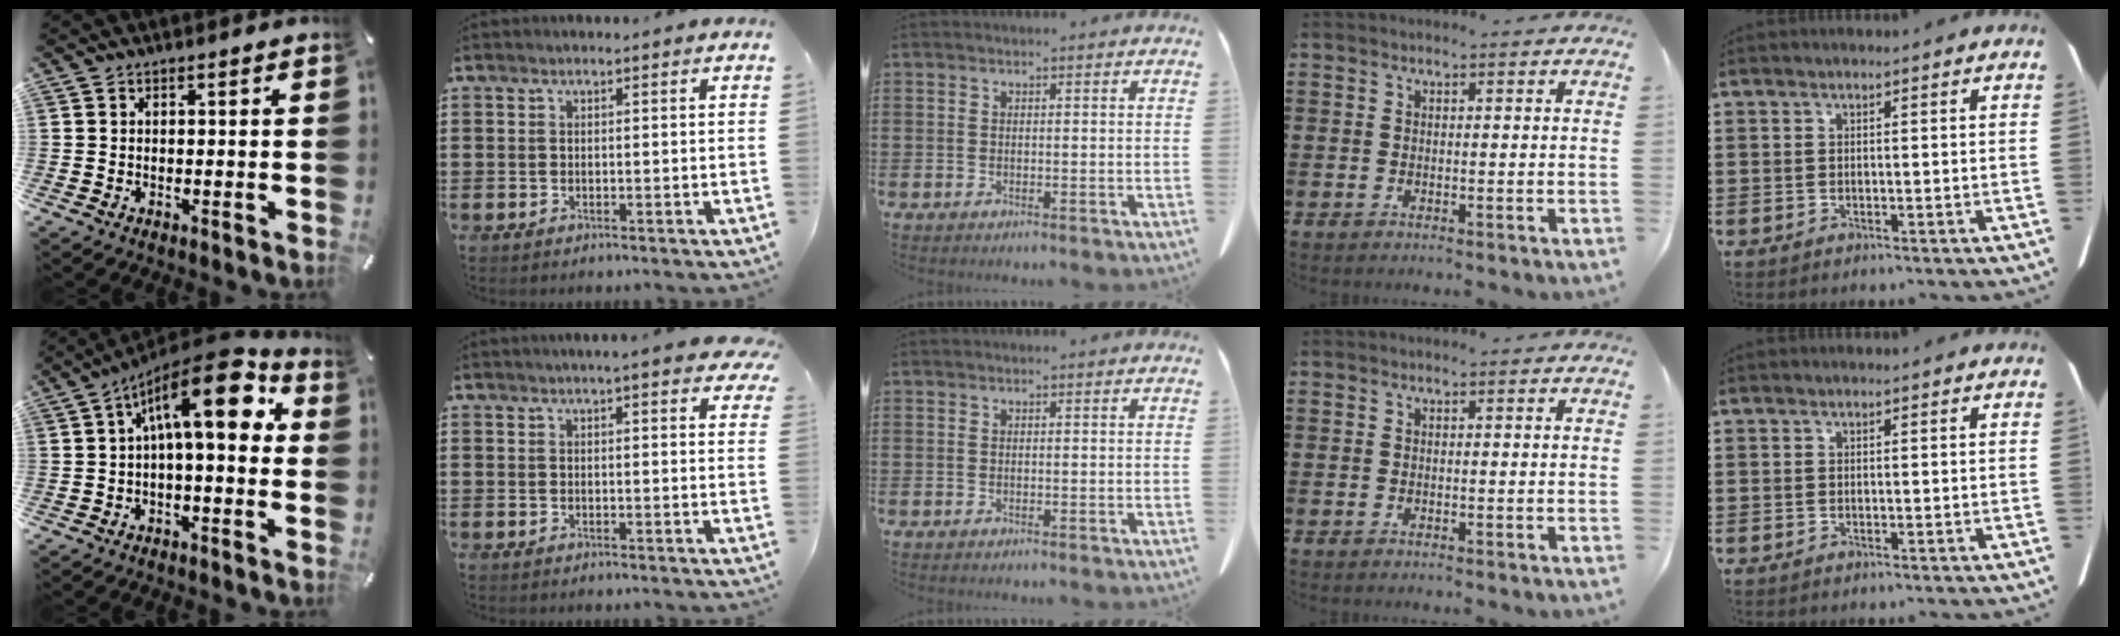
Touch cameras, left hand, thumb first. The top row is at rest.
{"thumb": {"total": 16.1, "force": [4.8, 6.1, 14.1], "torque": [-0.210, -0.028, 0.072]}, "index": {"total": 3.7, "force": [3.1, 0.1, 2.0], "torque": [-0.032, -0.008, 0.053]}}